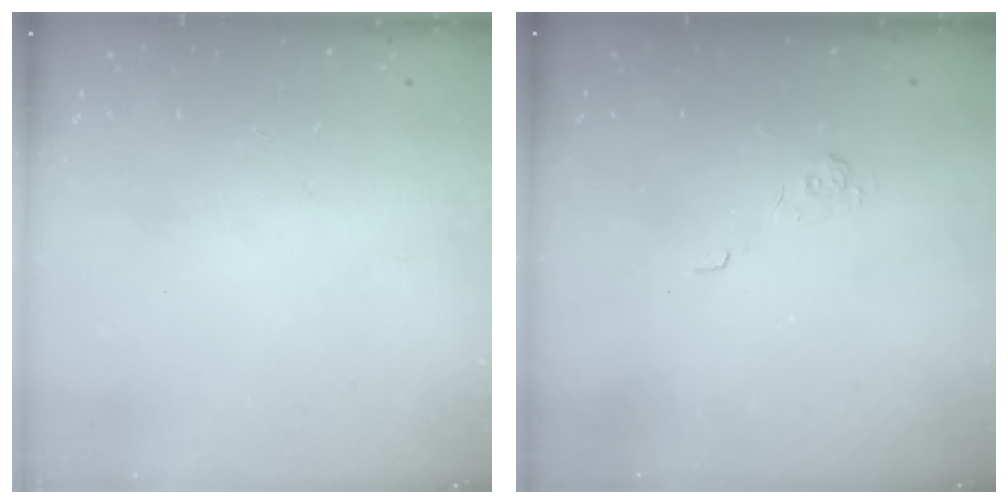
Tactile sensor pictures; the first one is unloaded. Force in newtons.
{"total": 2.2, "press": 1.7, "slide": 1.4}